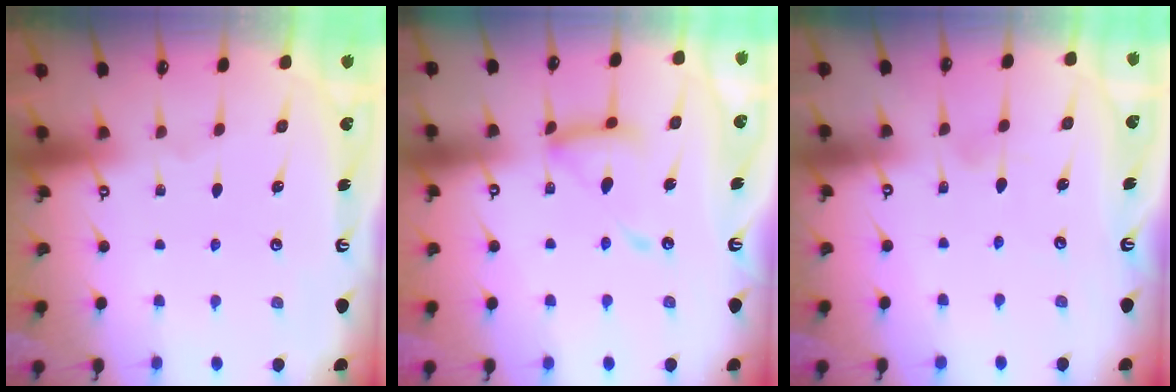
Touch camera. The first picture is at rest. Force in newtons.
{"total": 13.8, "press": 13.7, "slide": 1.4}
{"total": 4.9, "press": 4.8, "slide": 0.8}